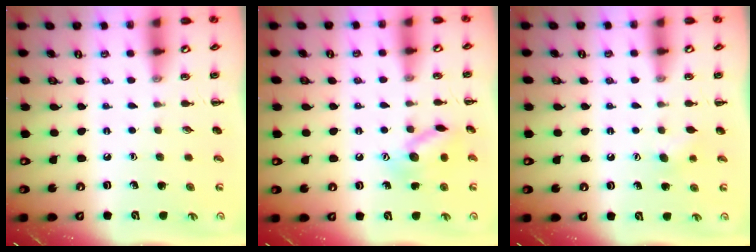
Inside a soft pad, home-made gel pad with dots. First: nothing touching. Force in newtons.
{"total": 11.3, "press": 11.3, "slide": 0.5}
{"total": 4.6, "press": 4.5, "slide": 1.2}